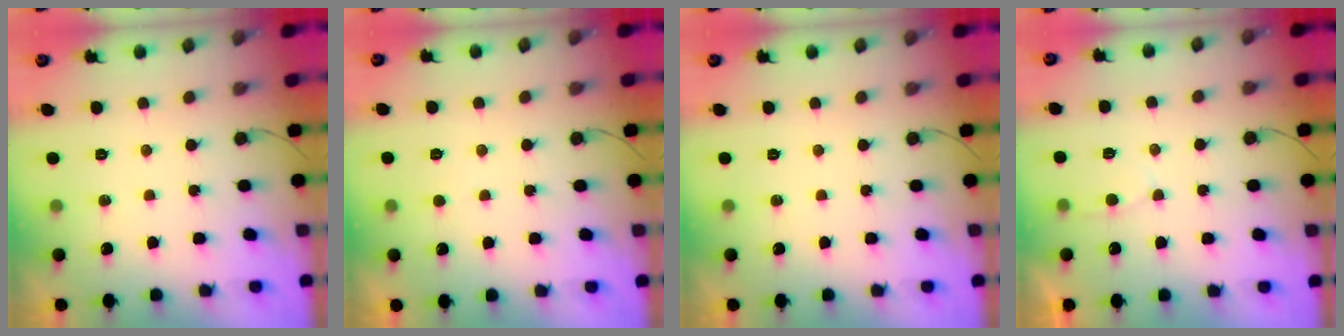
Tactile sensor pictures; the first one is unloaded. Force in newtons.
{"total": 1.9, "press": 1.9, "slide": 0.2}
{"total": 0.0}
{"total": 3.0, "press": 3.0, "slide": 0.4}